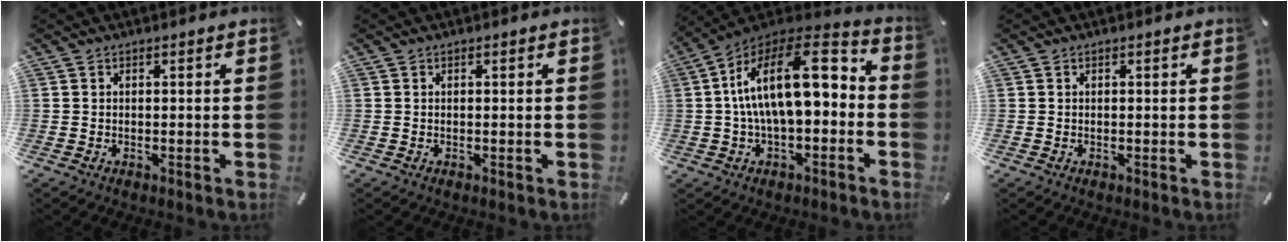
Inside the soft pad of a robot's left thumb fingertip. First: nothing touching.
{"total": 0.0}
{"total": 18.7, "force": [2.0, 9.7, 15.9], "torque": [-0.286, -0.002, 0.030]}
{"total": 0.0}